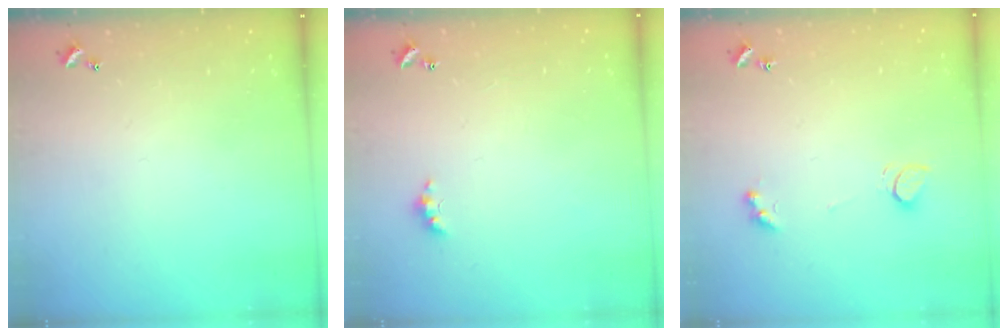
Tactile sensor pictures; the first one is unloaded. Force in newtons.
{"total": 2.8, "press": 2.7, "slide": 0.7}
{"total": 3.6, "press": 3.5, "slide": 0.6}